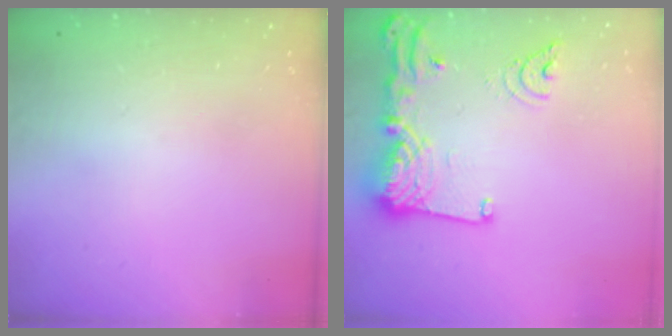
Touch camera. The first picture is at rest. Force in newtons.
{"total": 18.5, "press": 18.4, "slide": 1.7}